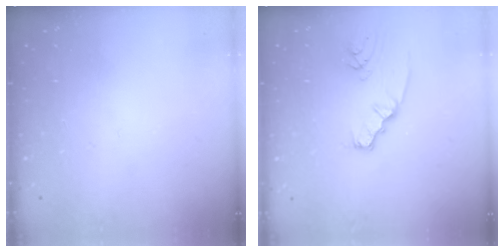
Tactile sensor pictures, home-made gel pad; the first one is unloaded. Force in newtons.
{"total": 3.6, "press": 3.6, "slide": 0.5}